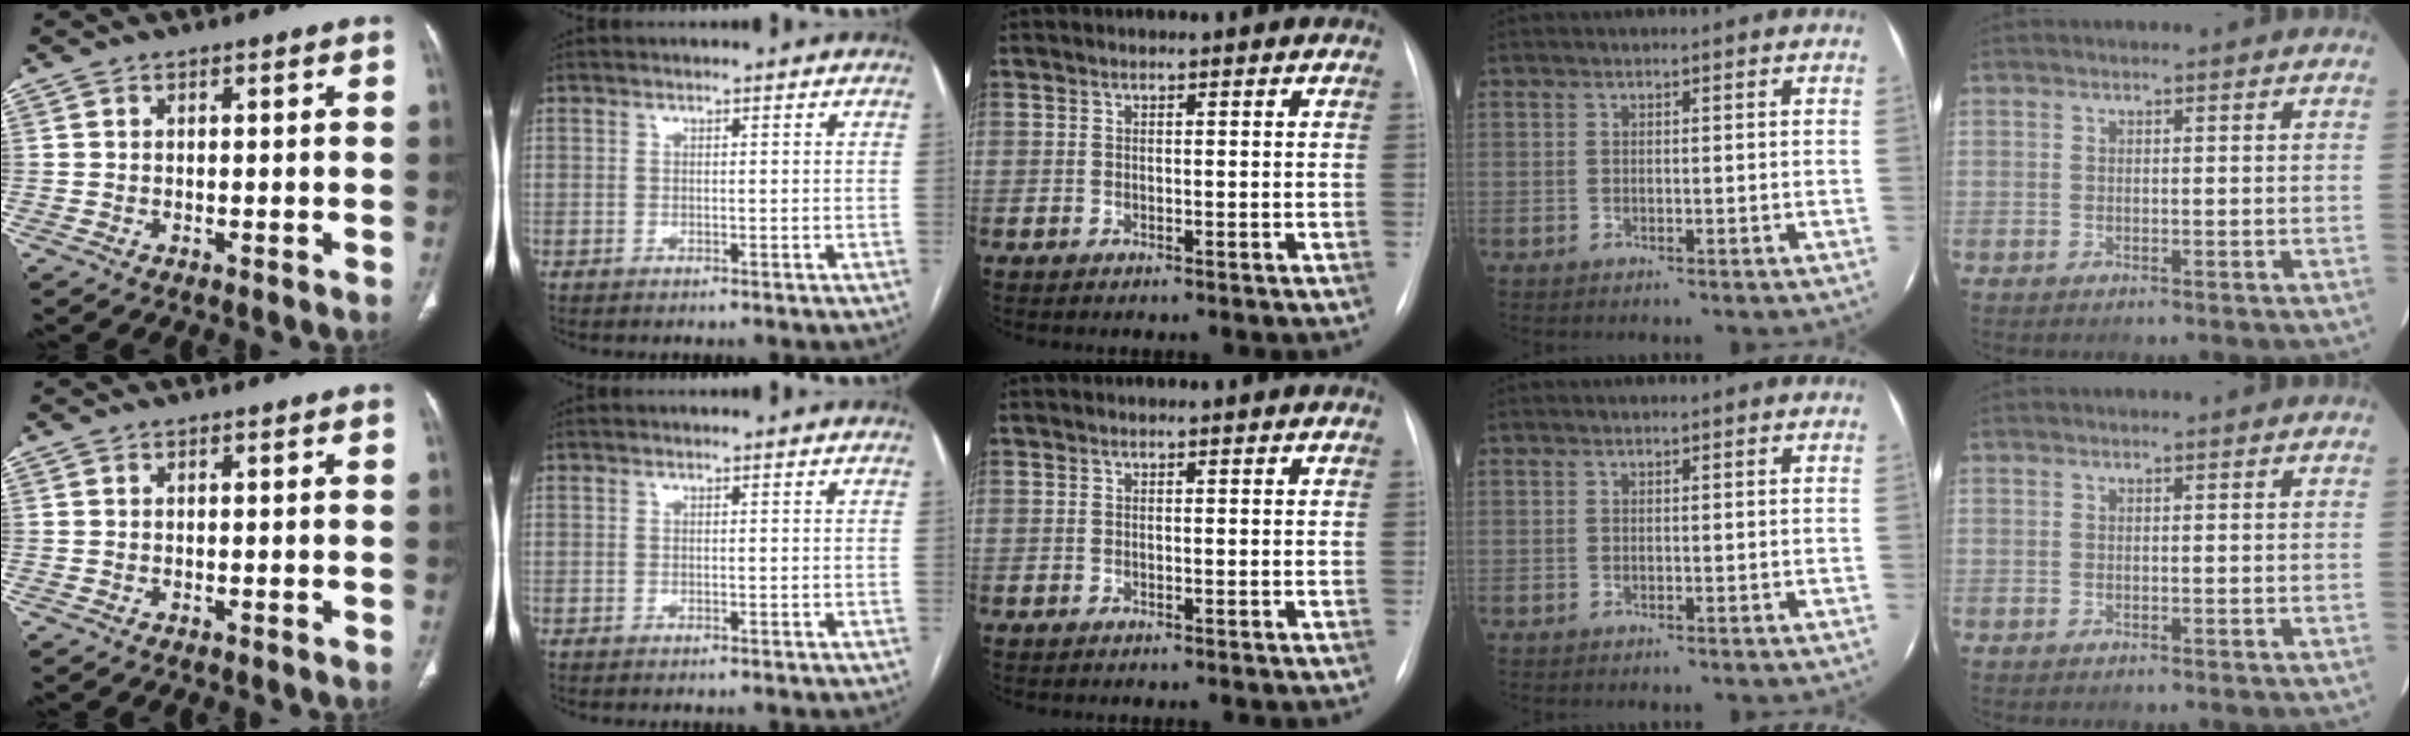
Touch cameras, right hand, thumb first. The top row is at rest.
{}